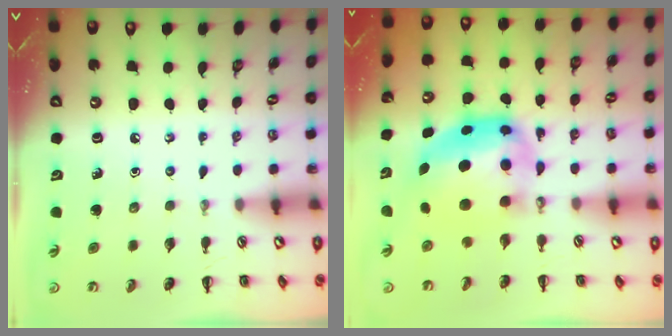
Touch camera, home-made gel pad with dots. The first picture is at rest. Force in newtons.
{"total": 7.7, "press": 7.6, "slide": 1.6}